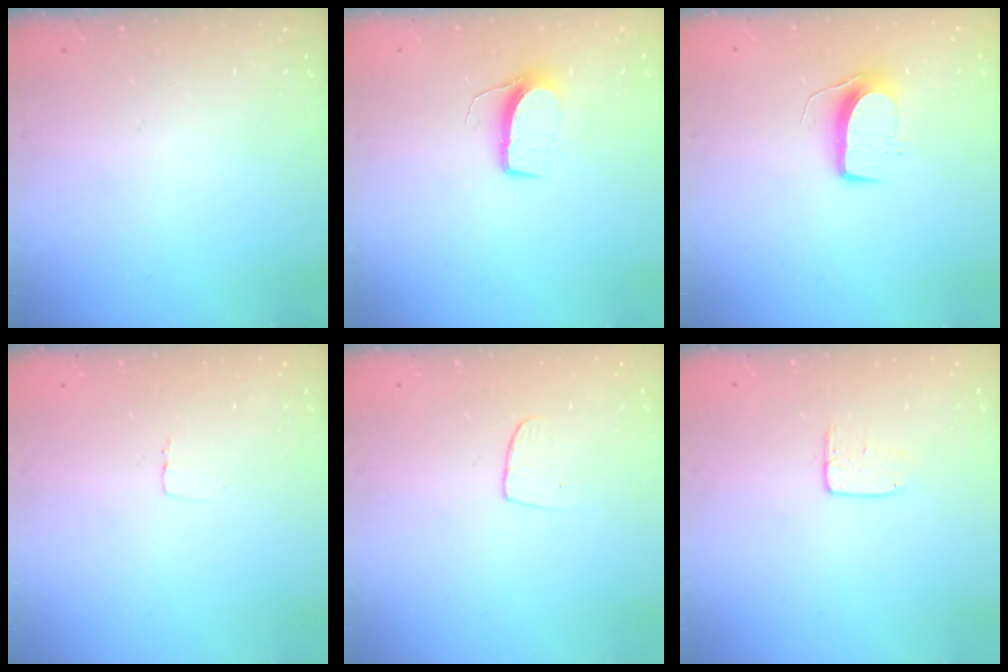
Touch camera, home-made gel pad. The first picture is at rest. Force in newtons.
{"total": 7.8, "press": 7.8, "slide": 0.5}
{"total": 9.3, "press": 9.3, "slide": 0.5}
{"total": 2.6, "press": 2.6, "slide": 0.1}
{"total": 5.5, "press": 5.5, "slide": 0.4}
{"total": 5.4, "press": 5.4, "slide": 0.4}